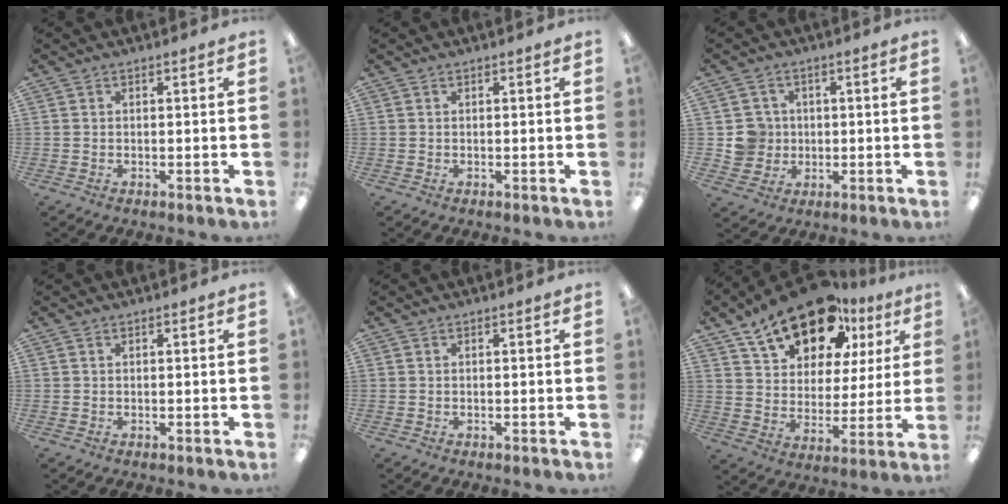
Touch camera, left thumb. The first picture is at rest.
{"total": 0.0}
{"total": 6.1, "force": [0.4, 6.1, 0.6], "torque": [-0.005, 0.006, 0.011]}
{"total": 0.0}
{"total": 0.0}
{"total": 18.2, "force": [13.1, 9.4, 8.3], "torque": [-0.152, -0.072, 0.236]}